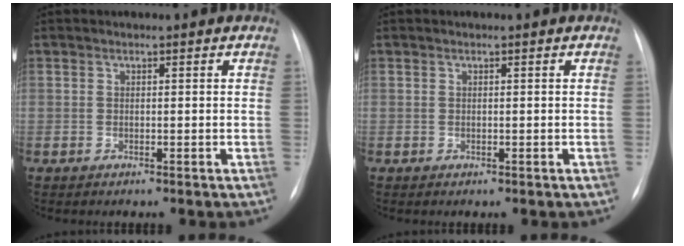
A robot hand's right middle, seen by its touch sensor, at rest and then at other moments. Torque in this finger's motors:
{"motor_torque": [0.44, -0.41, -0.01, 0.01]}